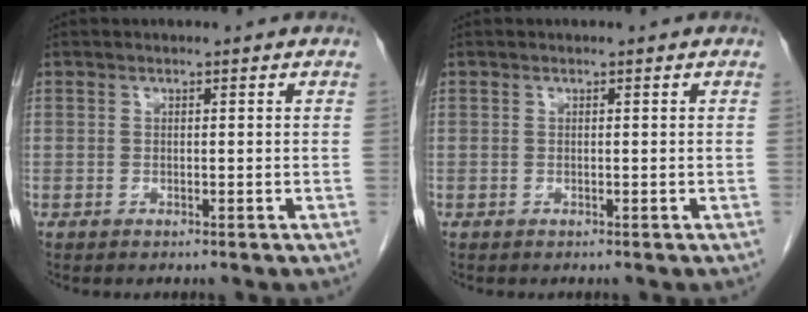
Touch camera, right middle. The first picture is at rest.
{"total": 0.0}